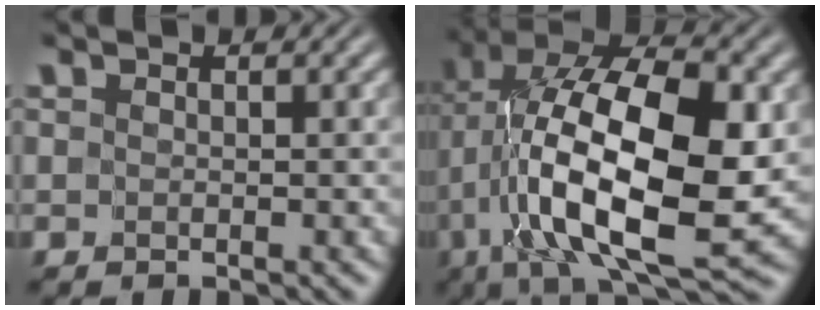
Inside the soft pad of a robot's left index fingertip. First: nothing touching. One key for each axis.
{"total": 16.1, "fx": -1.1, "fy": 7.8, "fz": 14.0, "tx": -0.260, "ty": 0.005, "tz": -0.026}